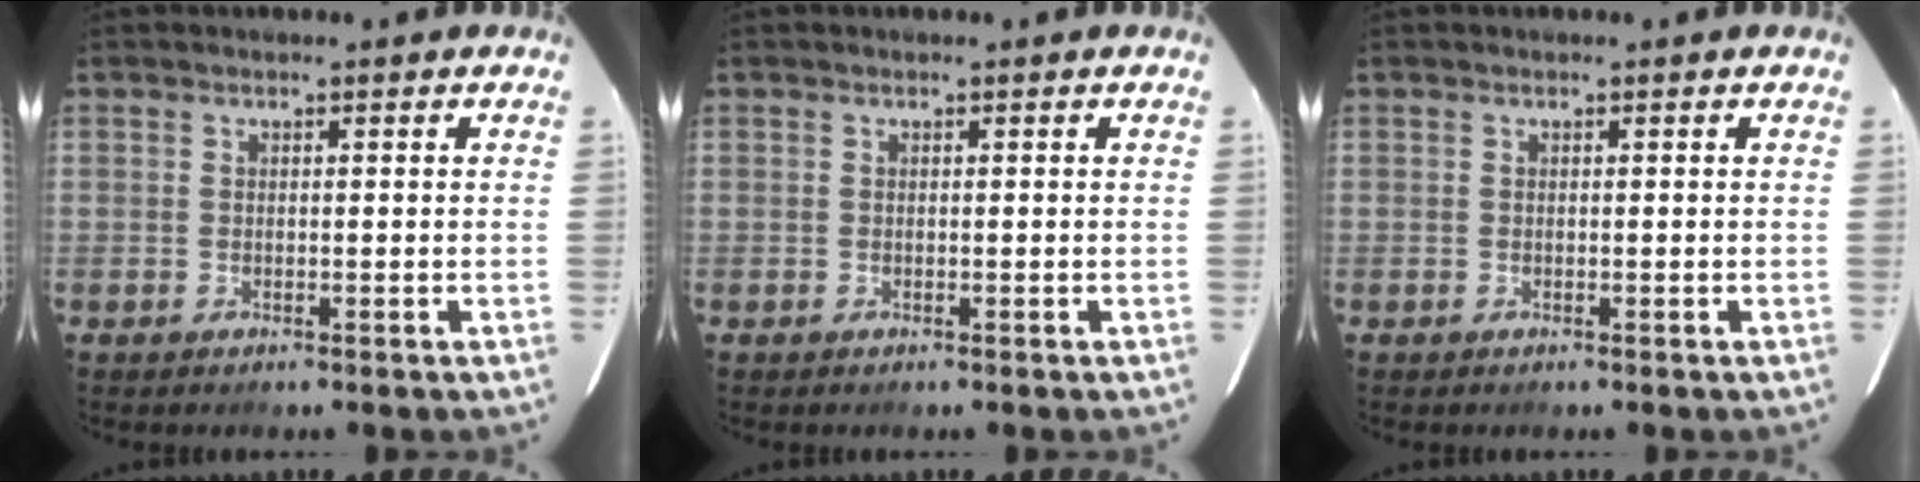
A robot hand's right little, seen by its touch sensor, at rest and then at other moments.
{"total": 0.0}
{"total": 0.0}